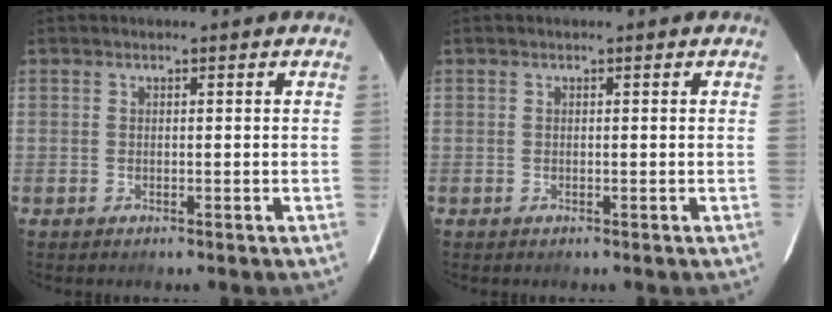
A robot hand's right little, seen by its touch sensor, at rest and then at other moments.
{"total": 0.0}